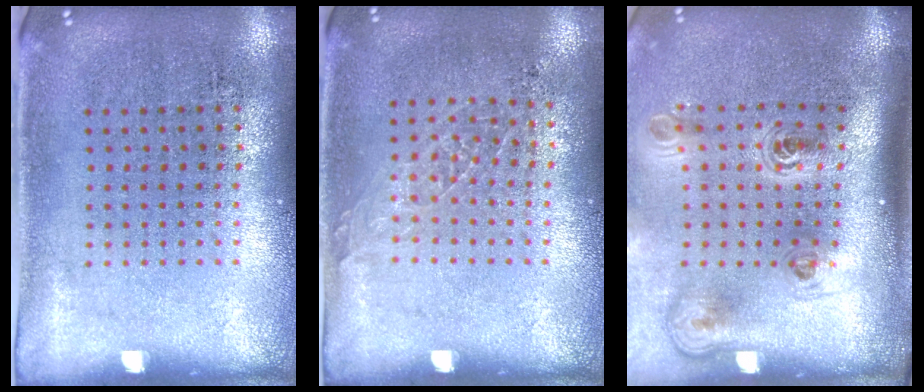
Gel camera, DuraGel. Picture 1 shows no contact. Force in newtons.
{"total": 0.9, "press": 0.8, "slide": 0.2}
{"total": 2.3, "press": 1.5, "slide": 1.7}